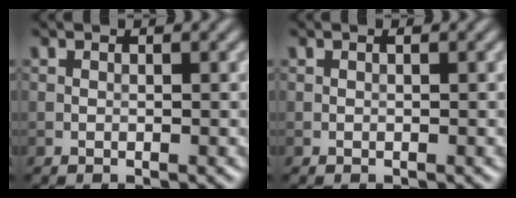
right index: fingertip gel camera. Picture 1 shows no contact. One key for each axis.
{"total": 0.0}